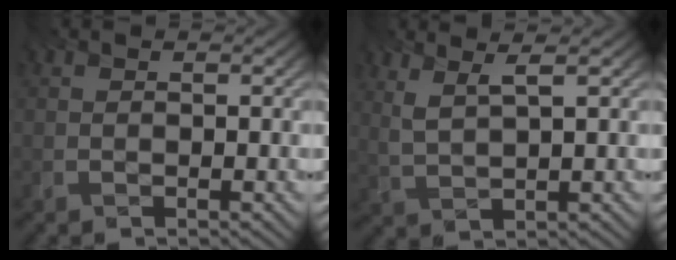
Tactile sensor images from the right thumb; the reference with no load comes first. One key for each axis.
{"total": 3.4, "fx": 1.9, "fy": 0.9, "fz": 2.7, "tx": -0.065, "ty": 0.001, "tz": 0.047}